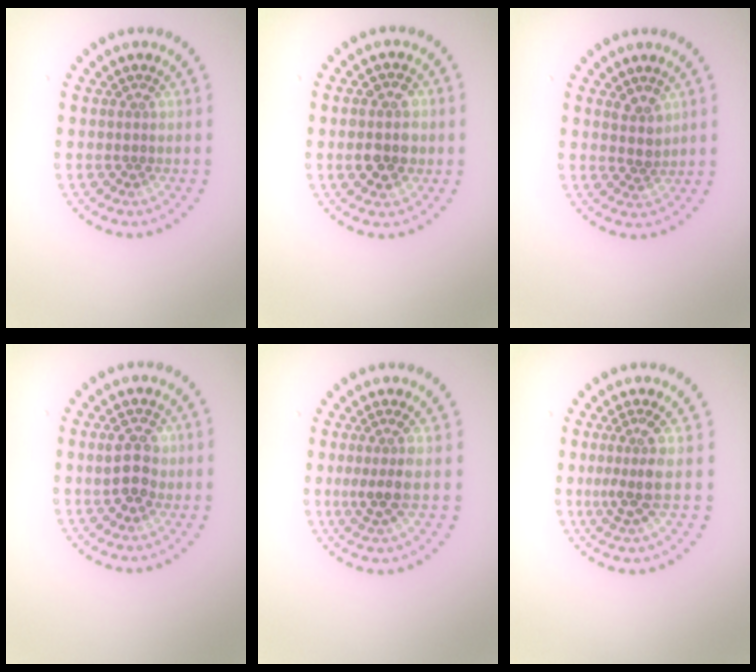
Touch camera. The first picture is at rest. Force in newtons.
{"total": 3.8, "press": 3.8, "slide": 0.2}
{"total": 1.9, "press": 1.5, "slide": 1.1}
{"total": 3.0, "press": 3.0, "slide": 0.2}
{"total": 2.4, "press": 1.9, "slide": 1.5}
{"total": 2.7, "press": 2.0, "slide": 1.8}